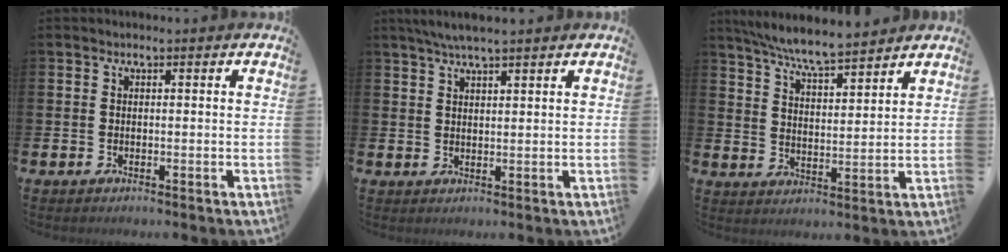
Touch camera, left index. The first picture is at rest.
{"total": 4.0, "force": [3.3, 0.4, 2.1], "torque": [-0.046, -0.003, 0.060]}
{"total": 7.4, "force": [7.0, 0.2, 2.5], "torque": [-0.076, -0.036, 0.125]}